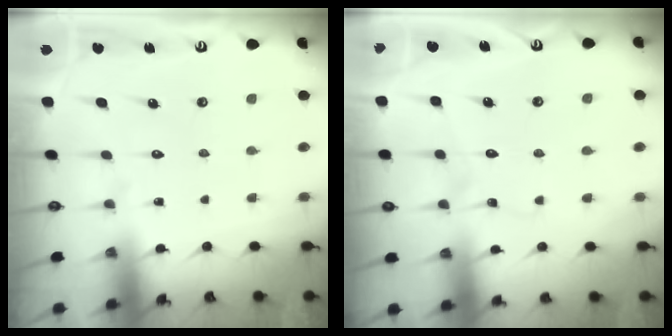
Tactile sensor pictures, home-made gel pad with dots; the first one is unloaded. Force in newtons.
{"total": 3.9, "press": 3.9, "slide": 0.4}